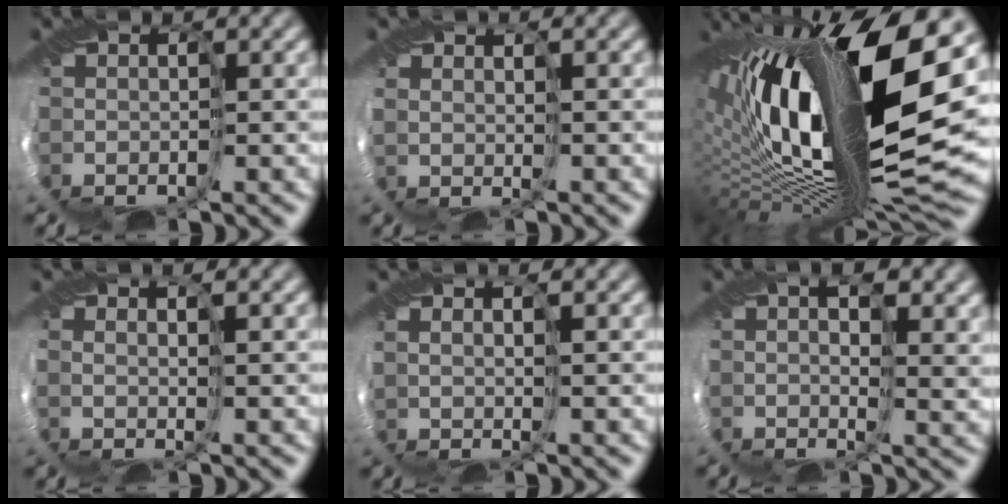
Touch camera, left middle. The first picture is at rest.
{"total": 2.5, "force": [1.9, -1.0, -1.3], "torque": [0.017, 0.004, 0.030]}
{"total": 18.6, "force": [2.2, 7.4, 16.9], "torque": [-0.326, -0.038, 0.038]}
{"total": 2.0, "force": [1.9, -0.3, -0.1], "torque": [0.011, 0.016, 0.018]}
{"total": 2.6, "force": [2.6, -0.3, -0.2], "torque": [0.002, 0.015, 0.031]}
{"total": 4.1, "force": [2.5, 1.1, 3.1], "torque": [-0.039, 0.010, 0.035]}